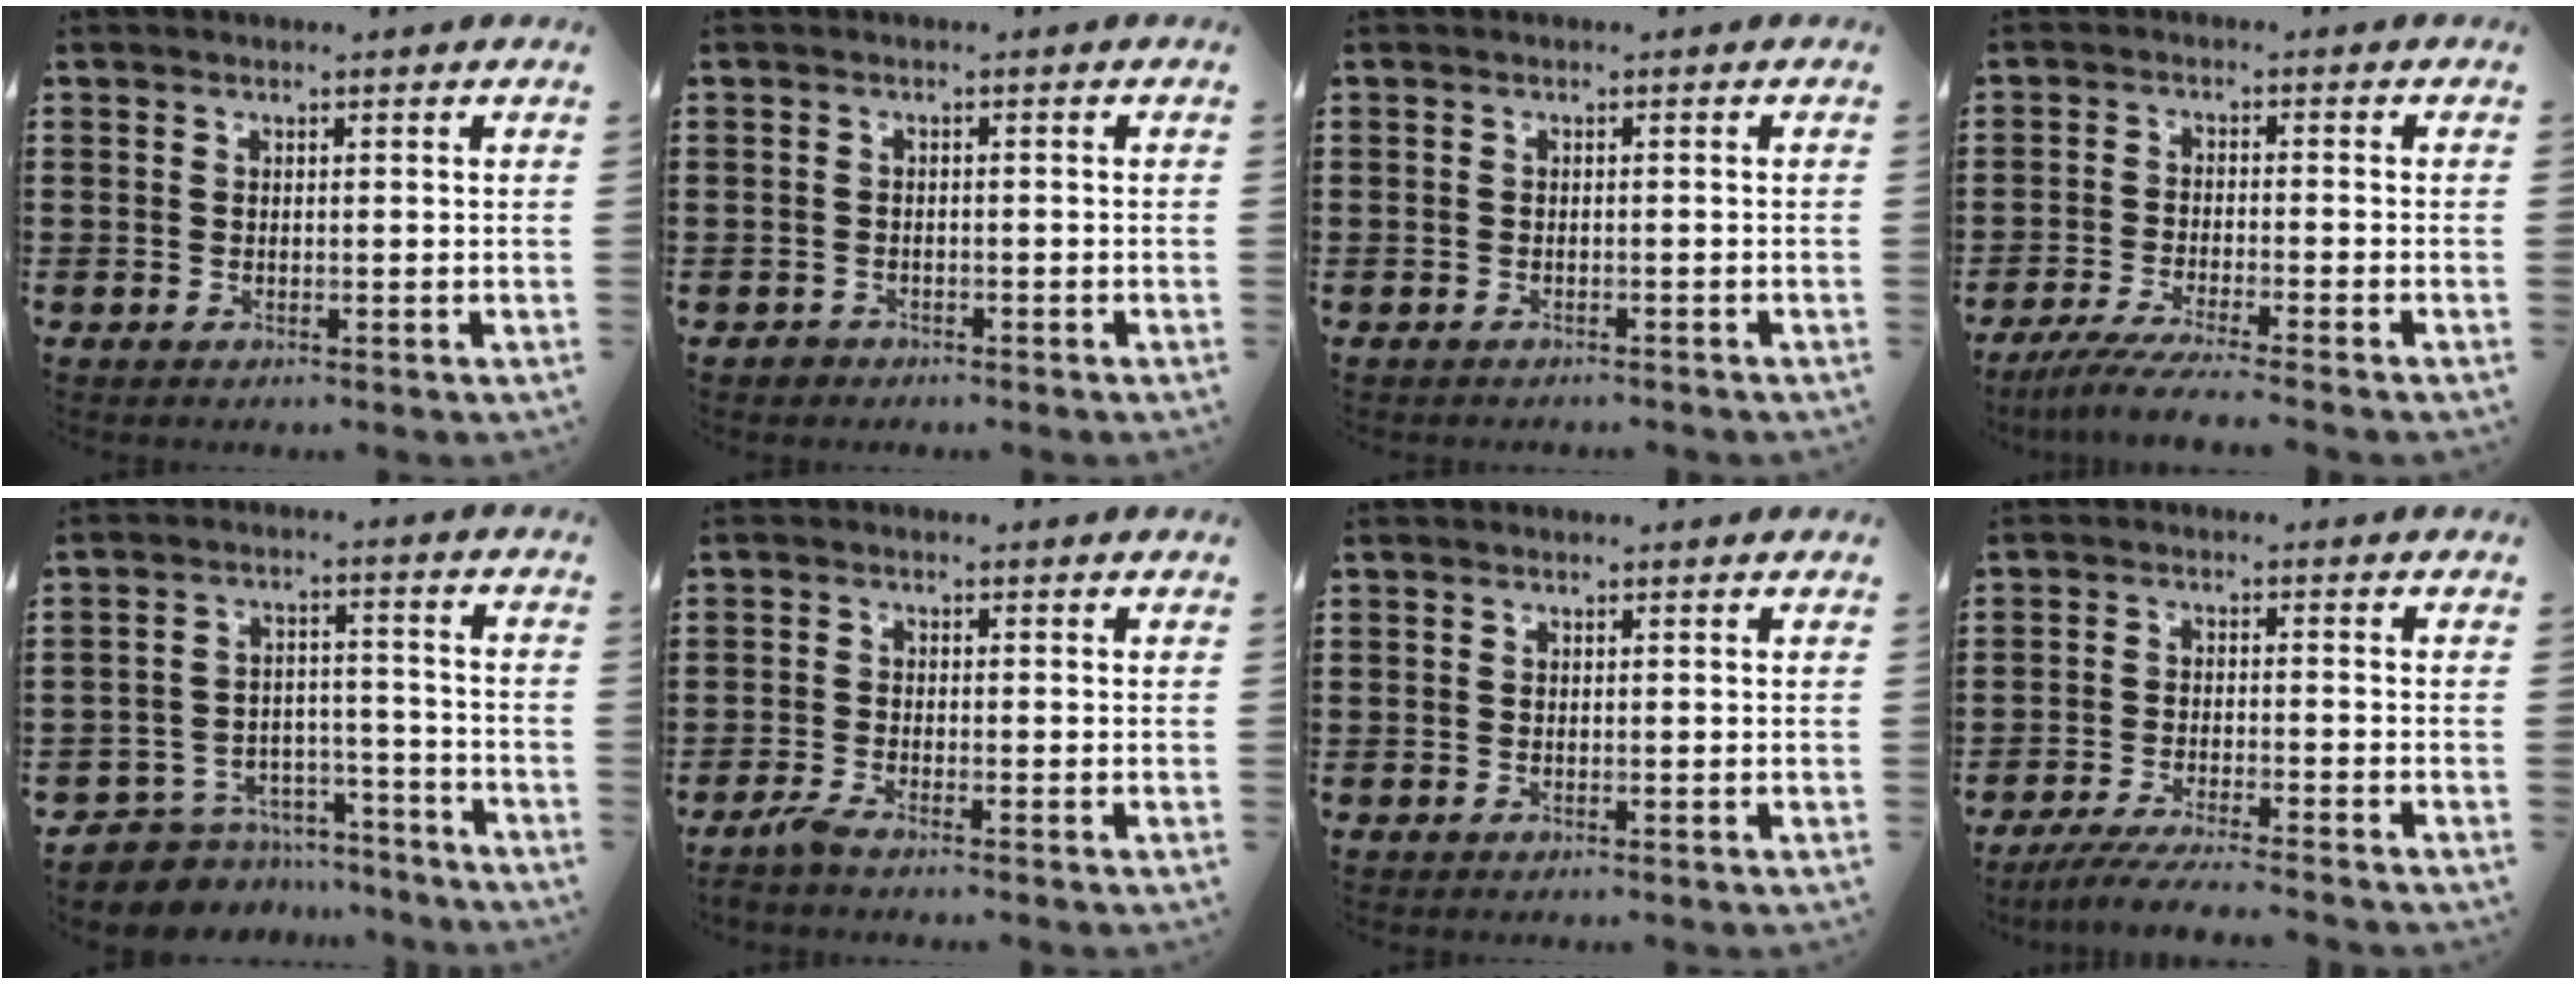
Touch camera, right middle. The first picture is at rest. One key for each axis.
{"total": 0.7, "fx": -0.6, "fy": 0.4, "fz": 0.0, "tx": -0.001, "ty": 0.002, "tz": -0.014}
{"total": 0.5, "fx": -0.5, "fy": 0.0, "fz": 0.0, "tx": -0.001, "ty": 0.000, "tz": -0.011}
{"total": 4.1, "fx": -3.6, "fy": -0.4, "fz": 1.9, "tx": -0.046, "ty": -0.015, "tz": -0.071}
{"total": 6.3, "fx": -6.1, "fy": 1.6, "fz": 0.2, "tx": 0.000, "ty": 0.020, "tz": -0.121}
{"total": 2.0, "fx": -1.5, "fy": 0.1, "fz": 1.4, "tx": -0.040, "ty": -0.006, "tz": -0.031}
{"total": 0.0}
{"total": 4.2, "fx": -3.9, "fy": -0.3, "fz": 1.6, "tx": -0.033, "ty": -0.011, "tz": -0.076}